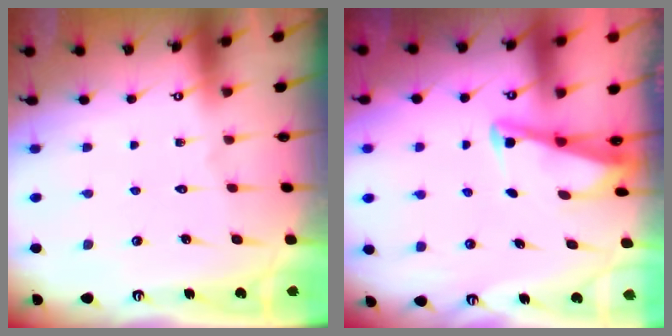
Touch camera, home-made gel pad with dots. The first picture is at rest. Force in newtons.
{"total": 2.7, "press": 2.7, "slide": 0.3}